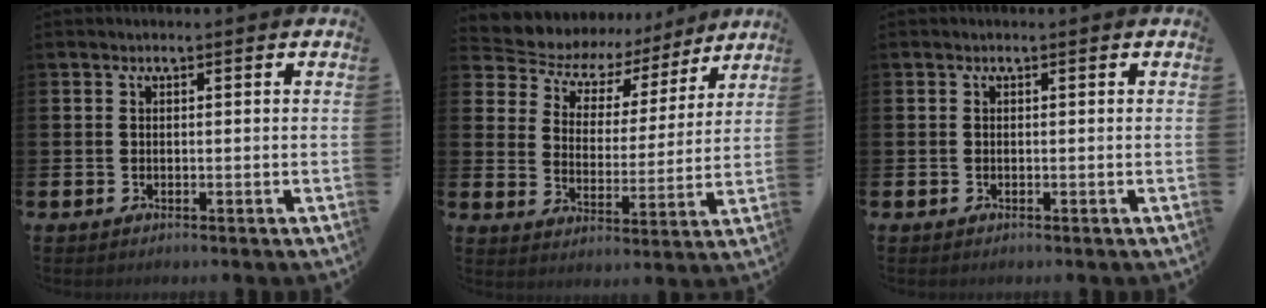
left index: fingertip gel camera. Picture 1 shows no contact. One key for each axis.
{"total": 5.5, "fx": 4.4, "fy": 3.3, "fz": 0.5, "tx": -0.039, "ty": -0.040, "tz": 0.070}
{"total": 0.8, "fx": -0.6, "fy": -0.1, "fz": -0.4, "tx": 0.005, "ty": 0.002, "tz": -0.011}